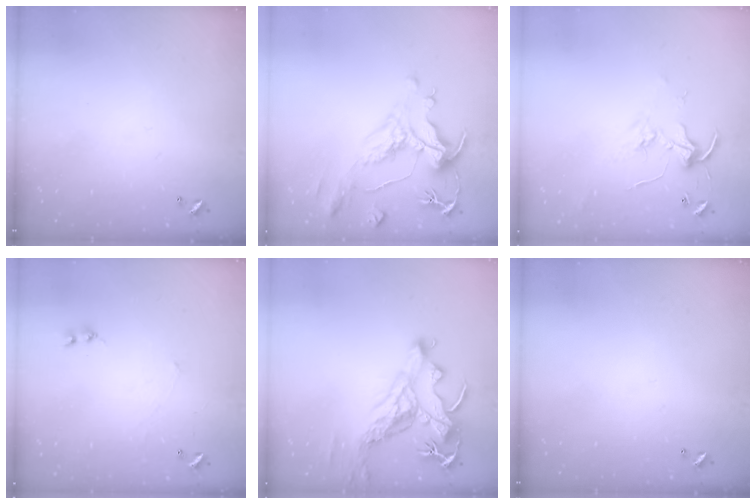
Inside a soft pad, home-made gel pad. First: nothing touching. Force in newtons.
{"total": 1.9, "press": 0.8, "slide": 1.7}
{"total": 2.5, "press": 2.5, "slide": 0.2}
{"total": 1.6, "press": 1.5, "slide": 0.5}
{"total": 8.1, "press": 8.0, "slide": 1.4}
{"total": 0.0}